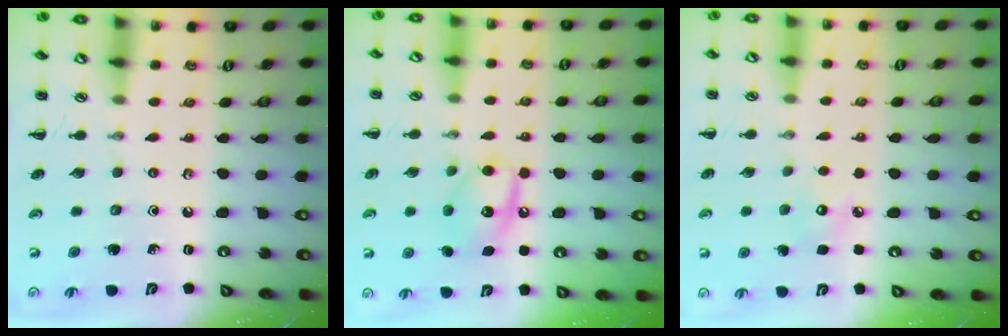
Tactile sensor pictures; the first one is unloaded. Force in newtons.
{"total": 11.4, "press": 11.3, "slide": 1.6}
{"total": 3.9, "press": 3.8, "slide": 1.0}